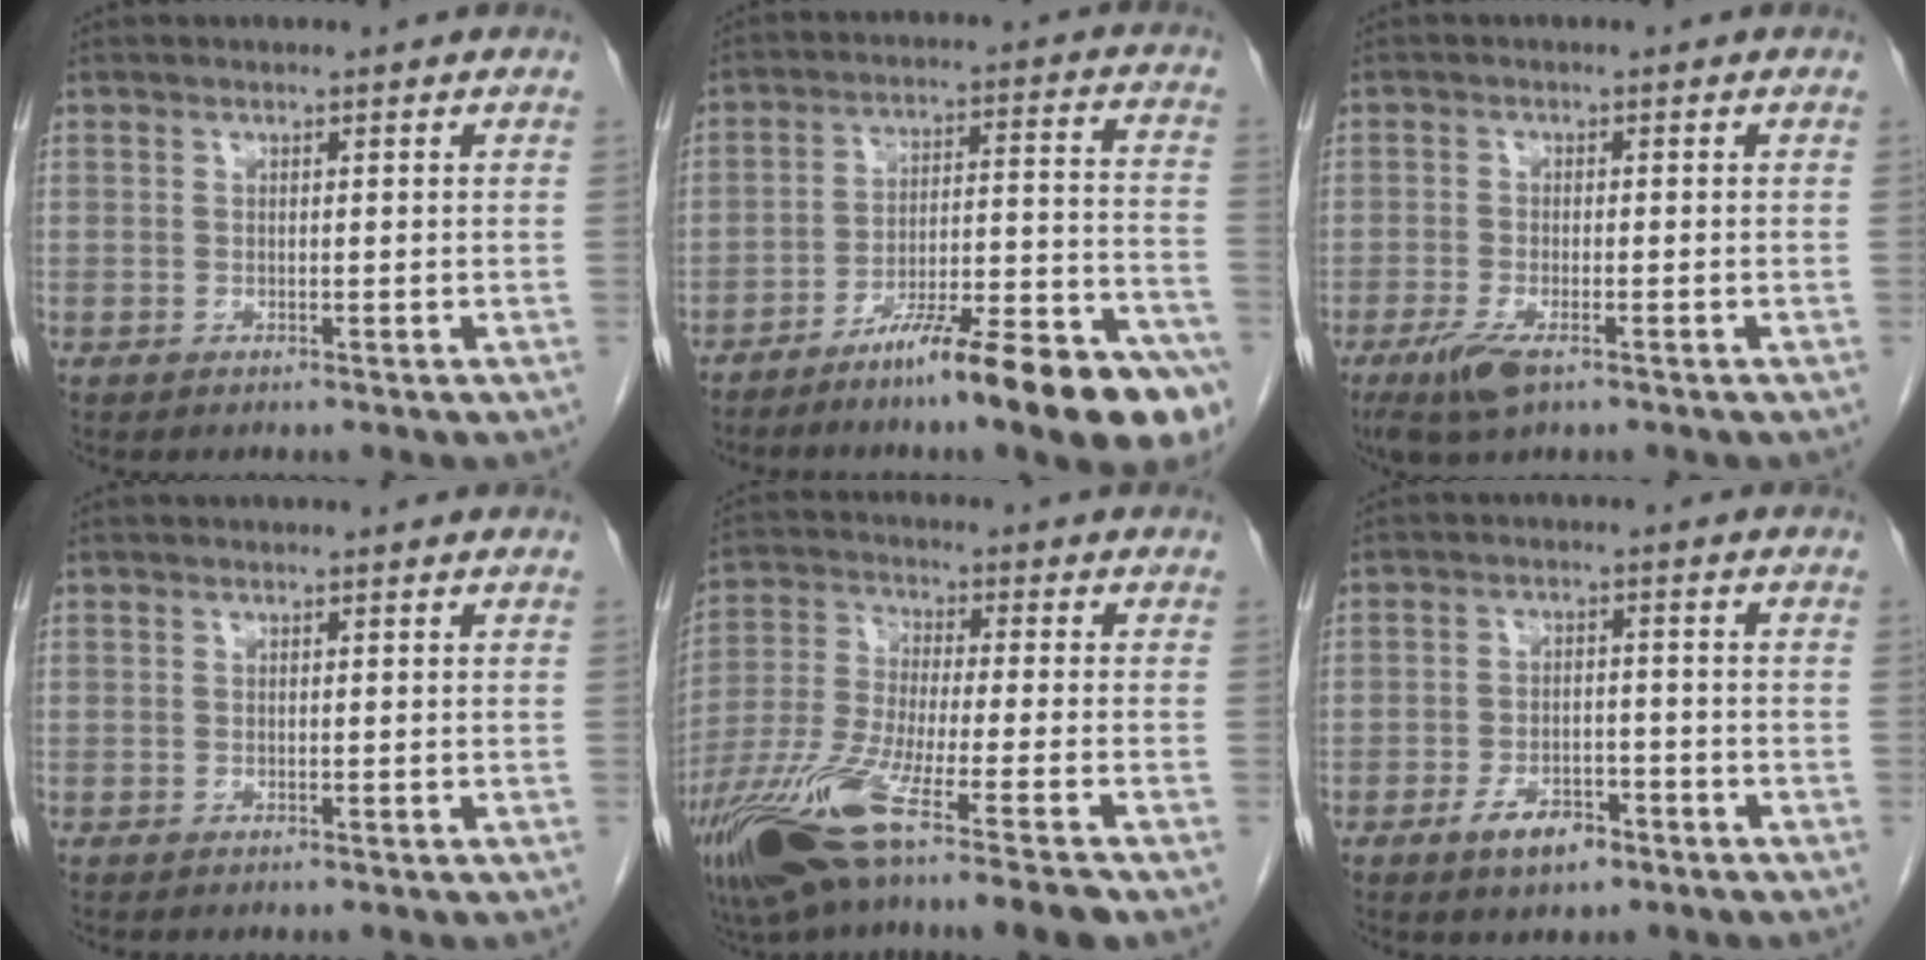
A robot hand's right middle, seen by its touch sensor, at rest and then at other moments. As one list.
[{"total": 18.8, "force": [-13.0, 1.5, 13.4], "torque": [-0.145, 0.024, -0.203]}, {"total": 5.2, "force": [-3.1, 1.4, 3.9], "torque": [-0.085, -0.013, -0.053]}, {"total": 0.0}, {"total": 17.4, "force": [-11.3, 0.3, 13.3], "torque": [-0.267, -0.054, -0.207]}, {"total": 5.2, "force": [-3.3, 2.4, 3.3], "torque": [-0.062, 0.001, -0.051]}]